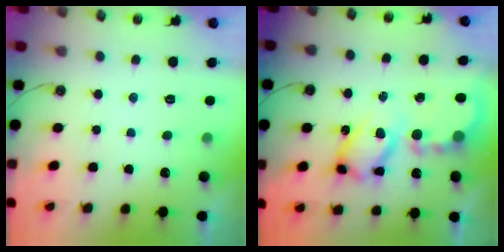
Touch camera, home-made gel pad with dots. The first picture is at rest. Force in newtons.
{"total": 13.0, "press": 12.9, "slide": 1.2}